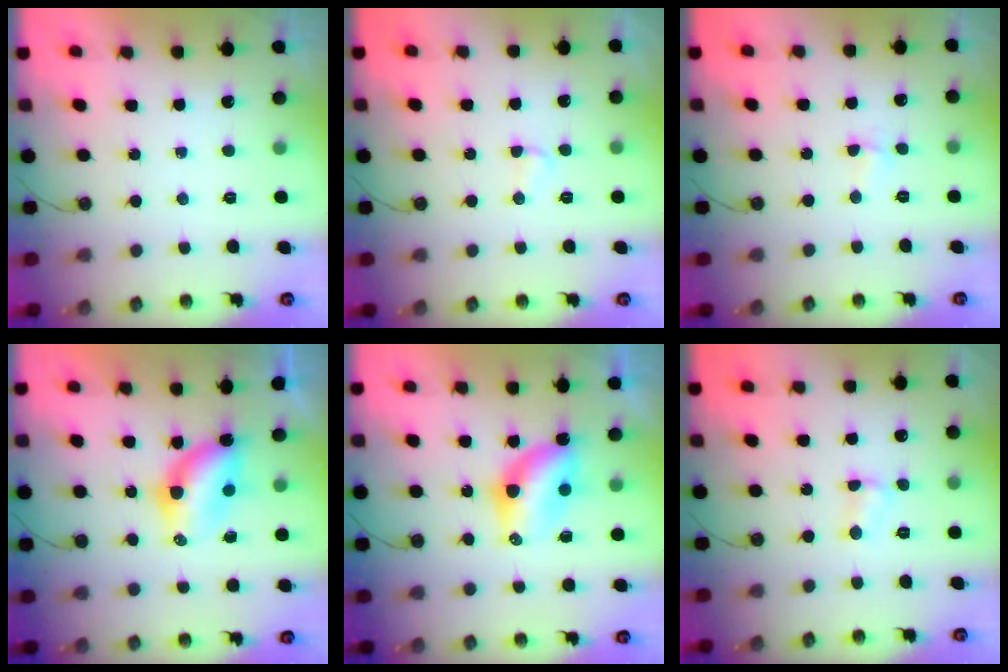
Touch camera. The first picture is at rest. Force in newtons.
{"total": 2.5, "press": 2.4, "slide": 0.7}
{"total": 2.3, "press": 2.2, "slide": 0.5}
{"total": 6.3, "press": 6.2, "slide": 0.5}
{"total": 7.0, "press": 7.0, "slide": 0.2}
{"total": 4.0, "press": 4.0, "slide": 0.4}